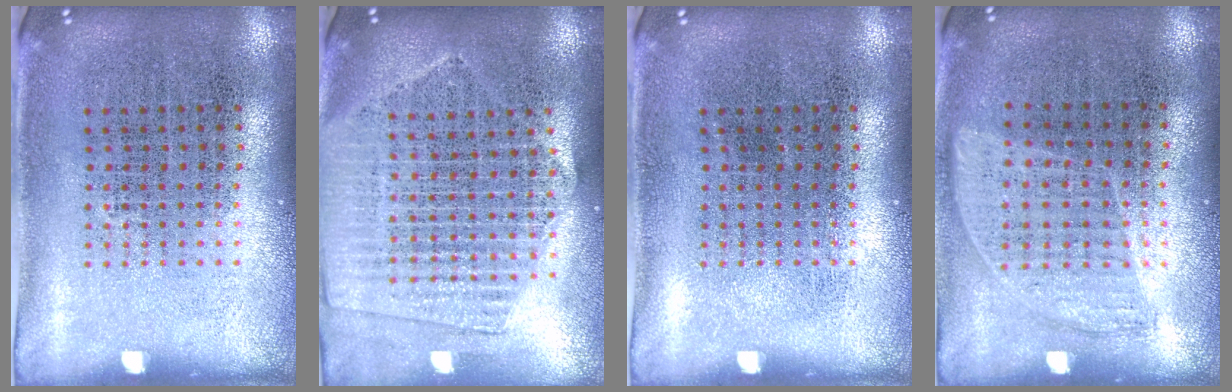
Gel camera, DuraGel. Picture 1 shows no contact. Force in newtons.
{"total": 2.0, "press": 1.8, "slide": 0.9}
{"total": 0.0}
{"total": 0.9, "press": 0.8, "slide": 0.4}